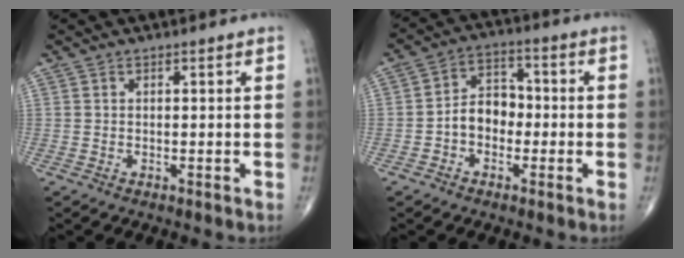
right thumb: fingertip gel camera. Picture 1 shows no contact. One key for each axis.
{"total": 7.0, "fx": -1.6, "fy": 5.3, "fz": 4.3, "tx": -0.048, "ty": 0.031, "tz": -0.042}